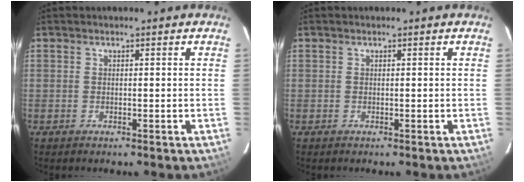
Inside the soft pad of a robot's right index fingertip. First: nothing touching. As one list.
[{"total": 0.0}]